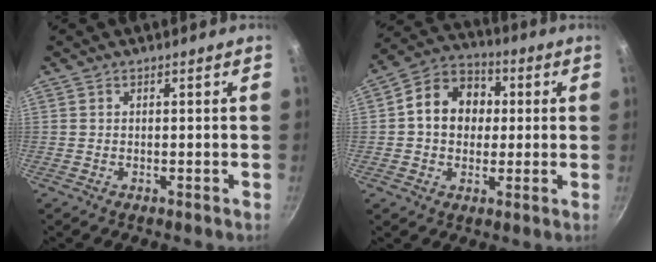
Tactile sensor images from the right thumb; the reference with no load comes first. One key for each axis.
{"total": 12.0, "fx": 1.2, "fy": 9.7, "fz": 7.0, "tx": -0.082, "ty": 0.022, "tz": 0.001}